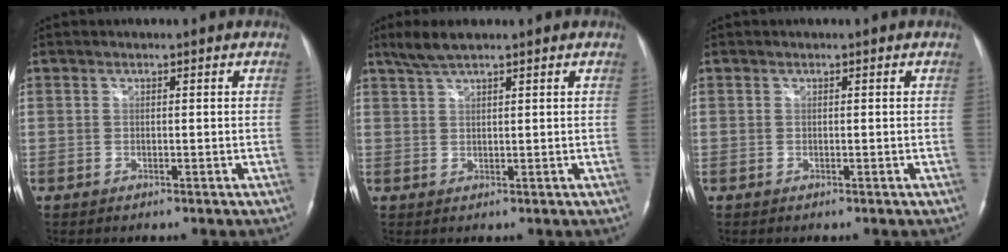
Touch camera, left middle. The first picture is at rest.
{"total": 3.6, "force": [2.9, 0.4, 2.2], "torque": [-0.052, 0.009, 0.060]}
{"total": 0.0}